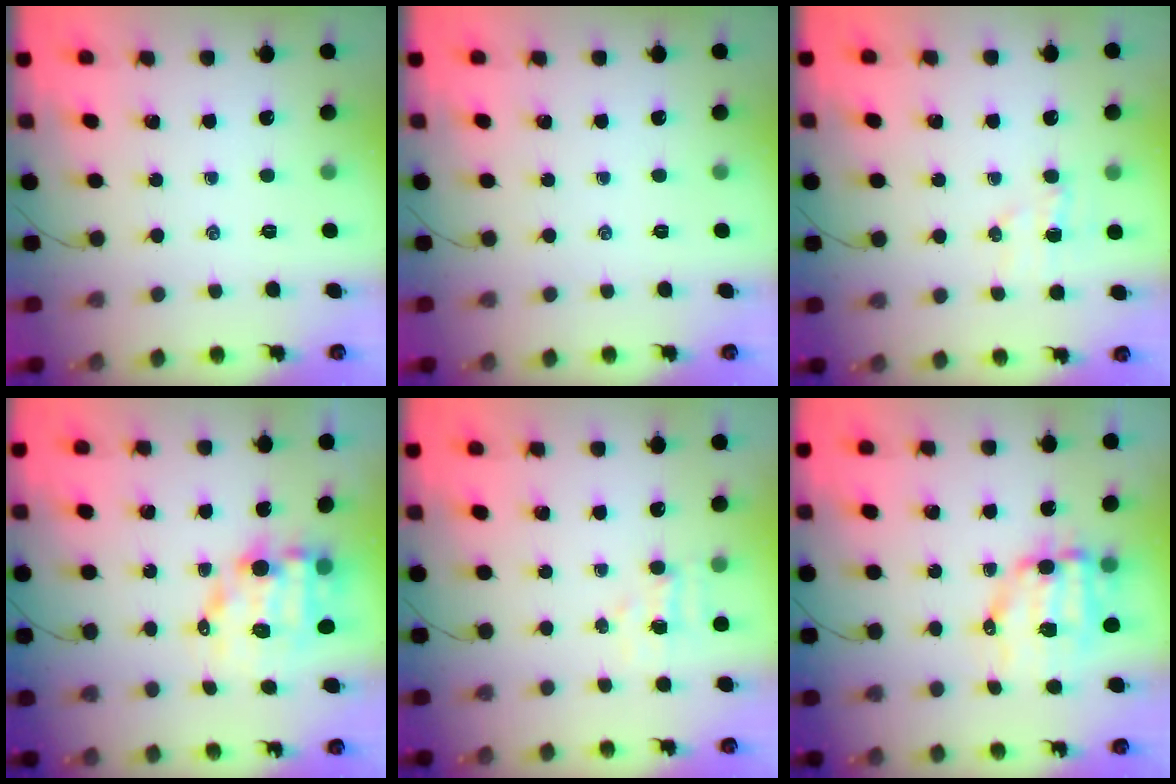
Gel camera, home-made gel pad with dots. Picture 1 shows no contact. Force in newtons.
{"total": 0.0}
{"total": 4.3, "press": 4.2, "slide": 1.1}
{"total": 9.7, "press": 9.3, "slide": 2.6}
{"total": 4.3, "press": 4.2, "slide": 0.9}
{"total": 9.2, "press": 8.9, "slide": 2.1}